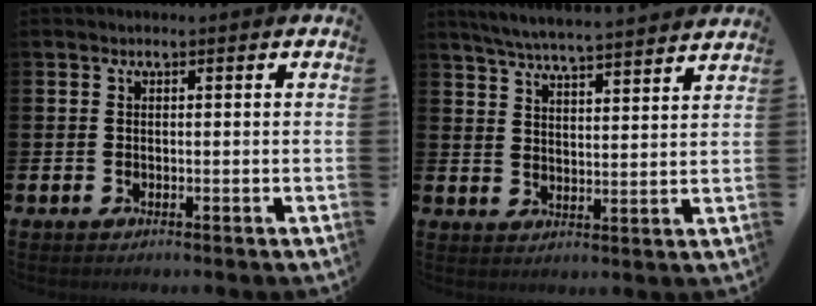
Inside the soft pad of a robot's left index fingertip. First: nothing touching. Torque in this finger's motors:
{"motor_torque": [-0.07, -0.51, 0.58, 0.18]}